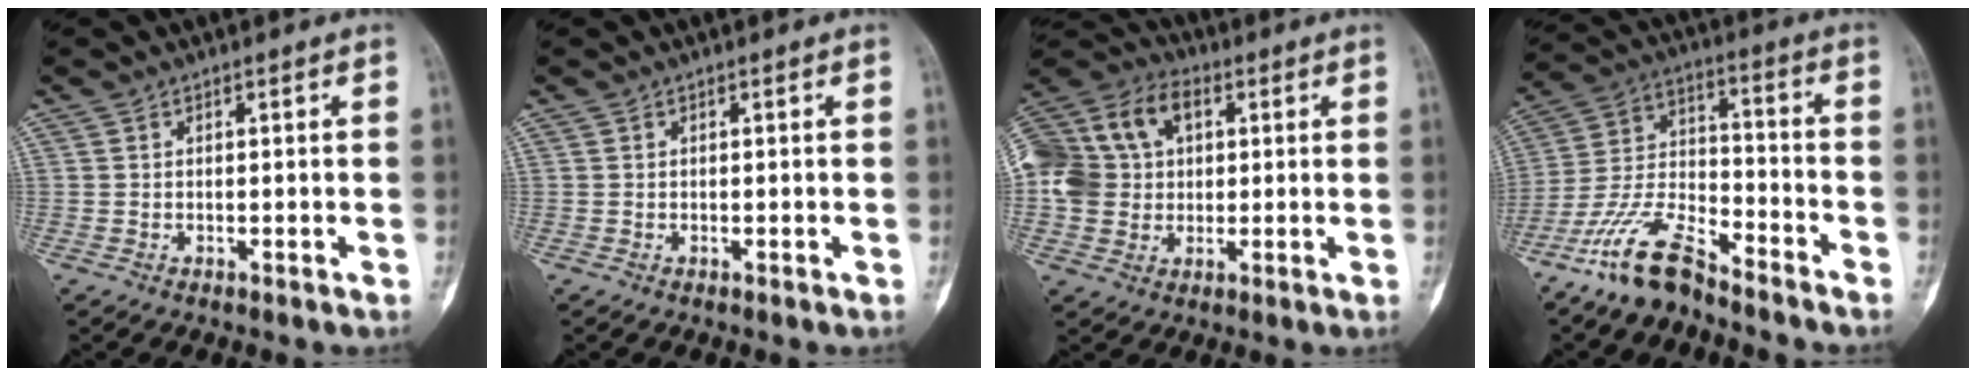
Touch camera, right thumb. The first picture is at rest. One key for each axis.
{"total": 0.0}
{"total": 16.1, "fx": 3.1, "fy": 12.6, "fz": 9.5, "tx": -0.181, "ty": 0.030, "tz": 0.051}
{"total": 11.1, "fx": -8.9, "fy": 3.2, "fz": 5.7, "tx": -0.119, "ty": 0.059, "tz": -0.180}